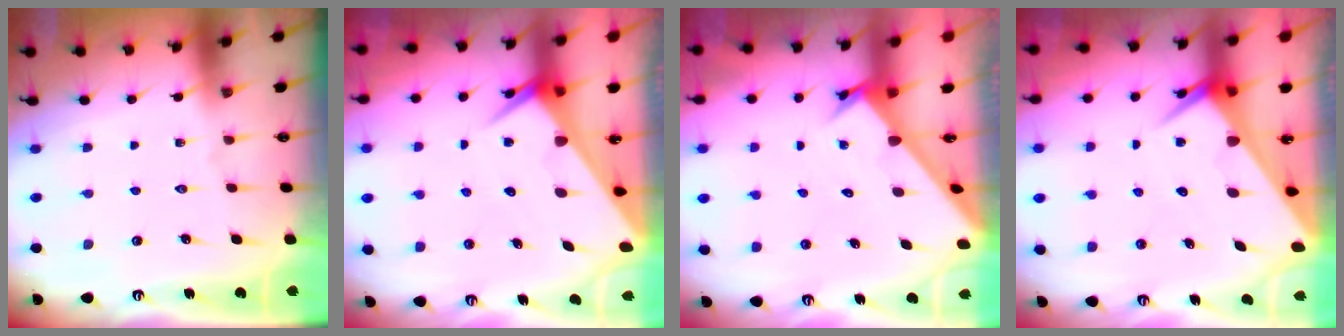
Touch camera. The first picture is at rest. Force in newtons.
{"total": 6.1, "press": 6.0, "slide": 0.5}
{"total": 2.7, "press": 2.7, "slide": 0.3}
{"total": 6.1, "press": 6.0, "slide": 0.5}